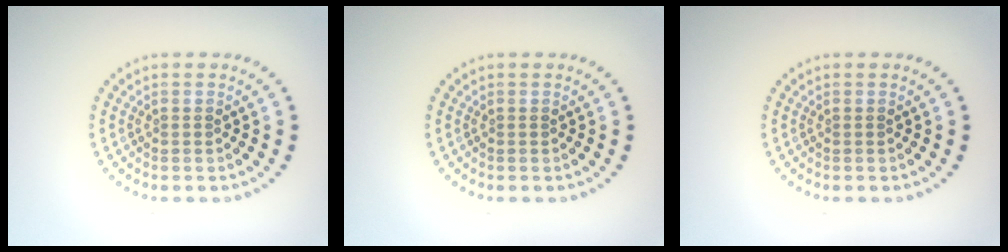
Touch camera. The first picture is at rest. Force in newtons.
{"total": 0.0}
{"total": 0.0}